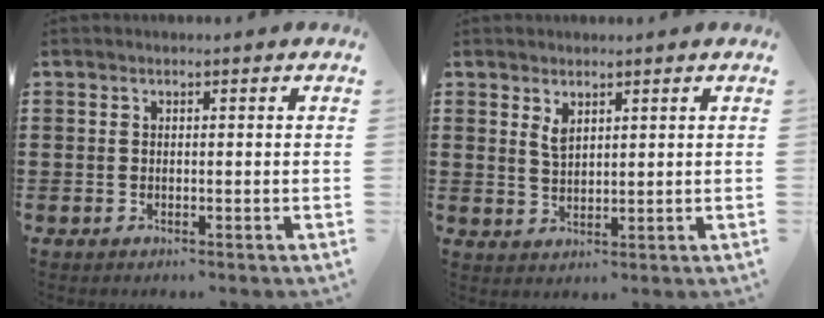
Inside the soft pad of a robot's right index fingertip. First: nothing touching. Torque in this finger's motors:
{"motor_torque": [0.49, 0.49, 0.21, 0.05]}